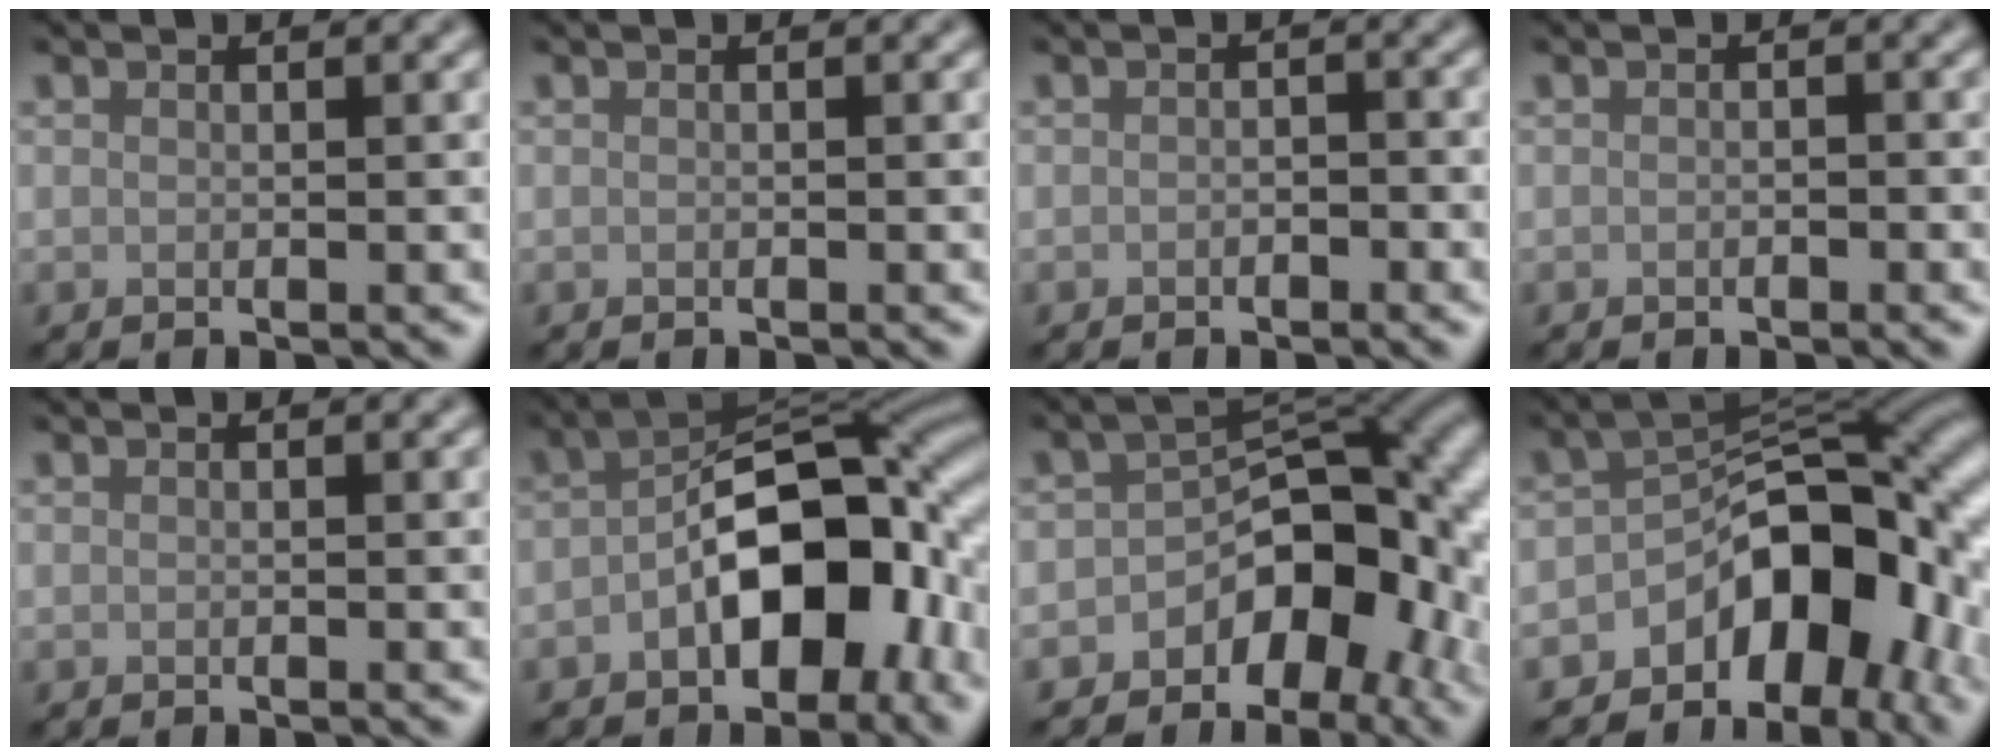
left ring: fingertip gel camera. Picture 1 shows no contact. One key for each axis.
{"total": 0.0}
{"total": 0.9, "fx": -0.4, "fy": 0.6, "fz": 0.5, "tx": -0.008, "ty": -0.001, "tz": -0.007}
{"total": 0.5, "fx": -0.3, "fy": 0.3, "fz": 0.3, "tx": -0.003, "ty": 0.000, "tz": -0.004}
{"total": 0.0}
{"total": 11.0, "fx": -3.5, "fy": 6.3, "fz": 8.4, "tx": -0.106, "ty": 0.009, "tz": -0.066}
{"total": 9.0, "fx": -4.0, "fy": 5.7, "fz": 5.8, "tx": -0.058, "ty": 0.006, "tz": -0.068}
{"total": 11.7, "fx": -4.9, "fy": 6.6, "fz": 8.4, "tx": -0.100, "ty": 0.006, "tz": -0.088}